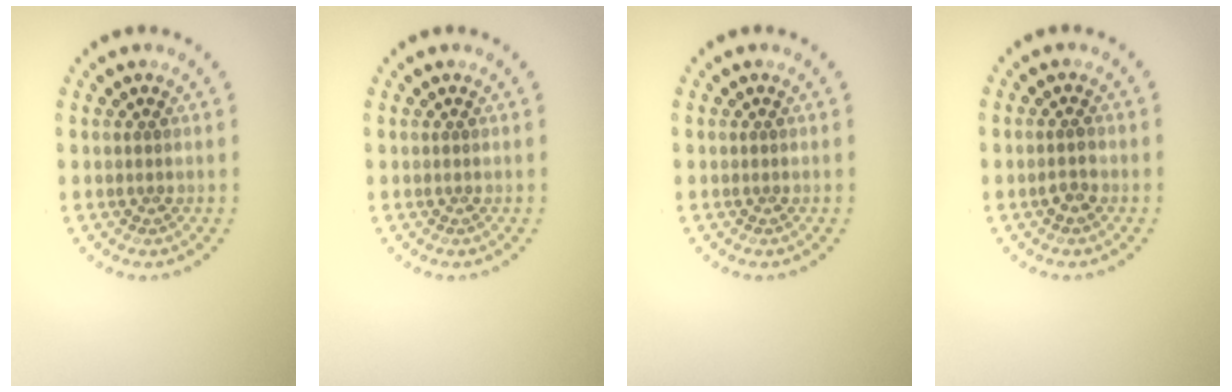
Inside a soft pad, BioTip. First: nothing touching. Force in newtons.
{"total": 0.0}
{"total": 0.0}
{"total": 1.3, "press": 1.3, "slide": 0.2}